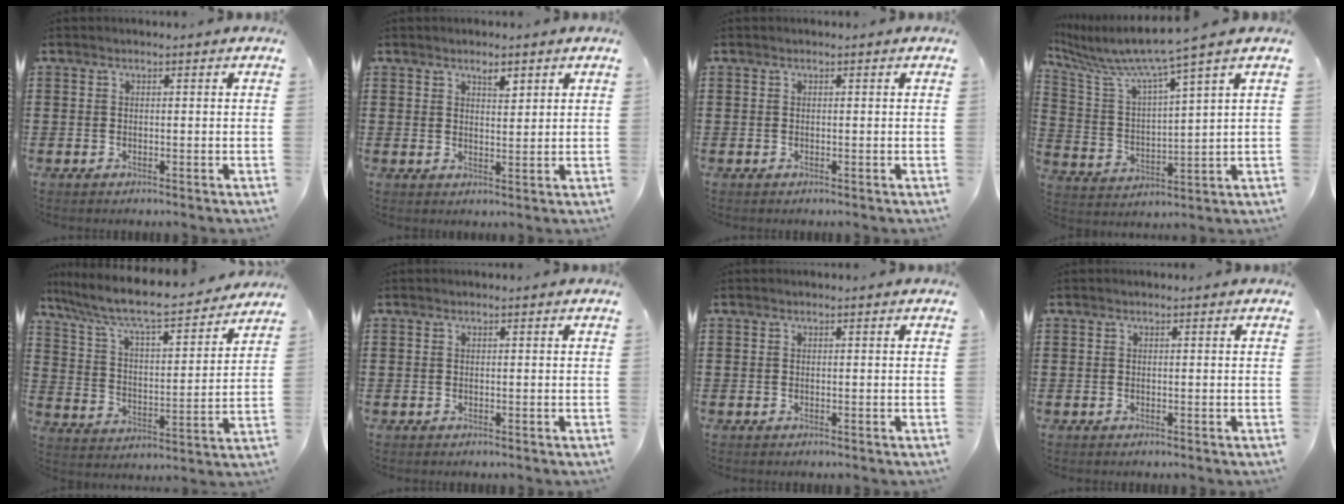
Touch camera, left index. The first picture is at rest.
{"total": 2.5, "force": [2.0, 0.8, 1.4], "torque": [-0.020, -0.001, 0.034]}
{"total": 0.0}
{"total": 7.3, "force": [6.1, -0.6, 4.1], "torque": [-0.107, -0.047, 0.095]}
{"total": 8.2, "force": [6.9, 0.9, 4.3], "torque": [-0.111, -0.048, 0.111]}
{"total": 0.0}
{"total": 0.0}
{"total": 0.0}